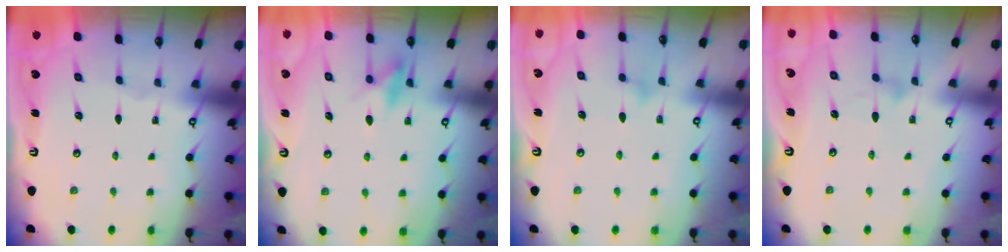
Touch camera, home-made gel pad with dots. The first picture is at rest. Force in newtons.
{"total": 7.8, "press": 7.7, "slide": 1.2}
{"total": 7.9, "press": 7.9, "slide": 0.4}
{"total": 4.5, "press": 4.5, "slide": 0.3}